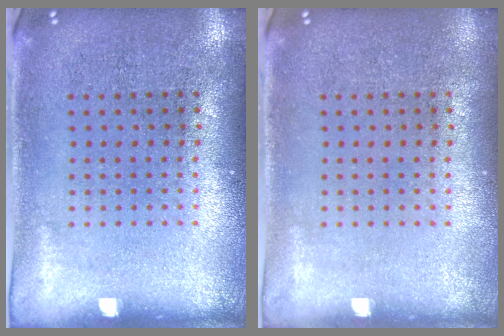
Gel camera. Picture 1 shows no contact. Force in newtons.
{"total": 0.0}